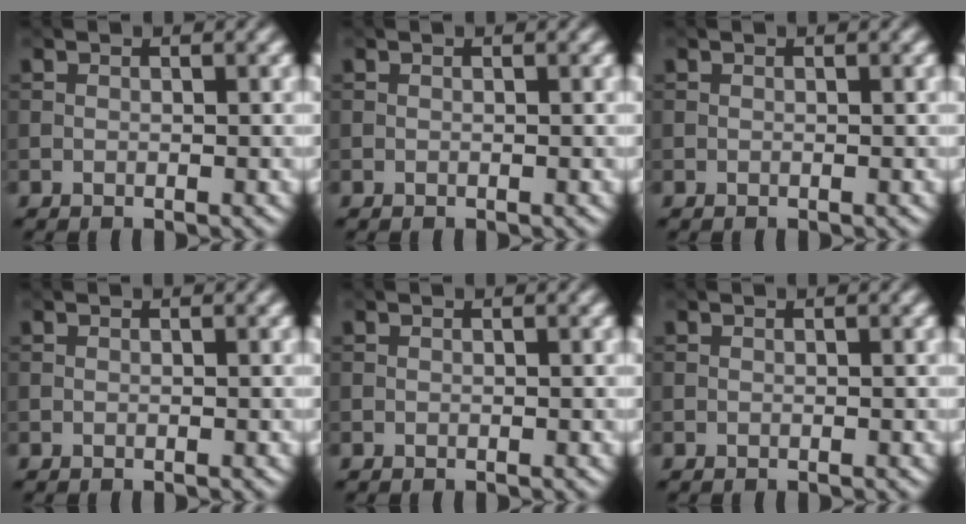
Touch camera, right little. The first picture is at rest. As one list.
[{"total": 0.0}, {"total": 0.0}, {"total": 0.0}, {"total": 0.0}, {"total": 0.0}]